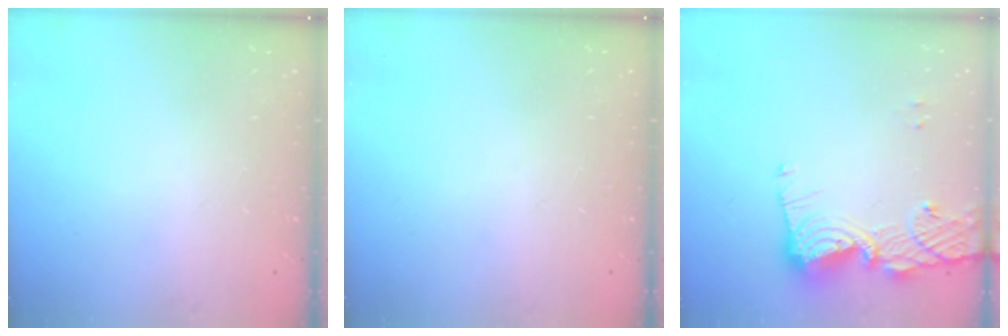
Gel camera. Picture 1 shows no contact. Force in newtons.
{"total": 0.0}
{"total": 12.7, "press": 12.6, "slide": 1.2}